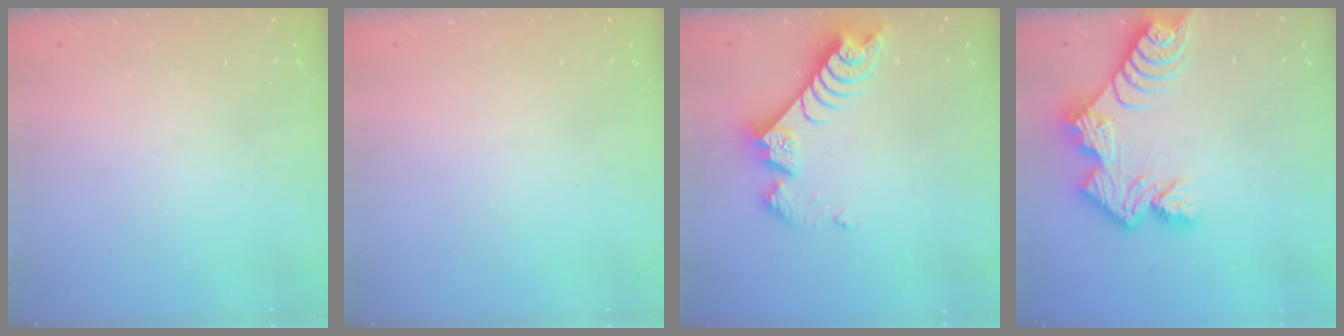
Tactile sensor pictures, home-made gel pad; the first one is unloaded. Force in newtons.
{"total": 0.0}
{"total": 8.4, "press": 8.4, "slide": 0.3}
{"total": 11.9, "press": 11.8, "slide": 1.0}